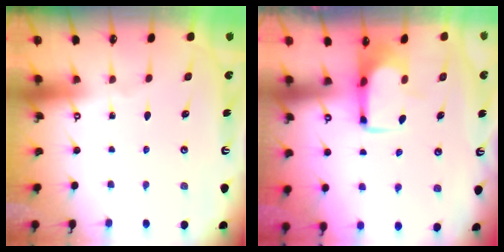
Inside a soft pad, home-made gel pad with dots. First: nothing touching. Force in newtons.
{"total": 1.6, "press": 1.5, "slide": 0.4}